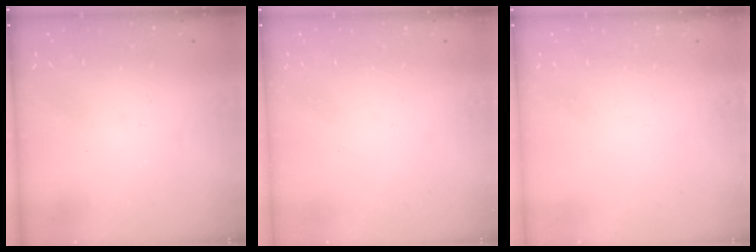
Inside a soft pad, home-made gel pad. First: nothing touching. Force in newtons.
{"total": 0.0}
{"total": 0.0}